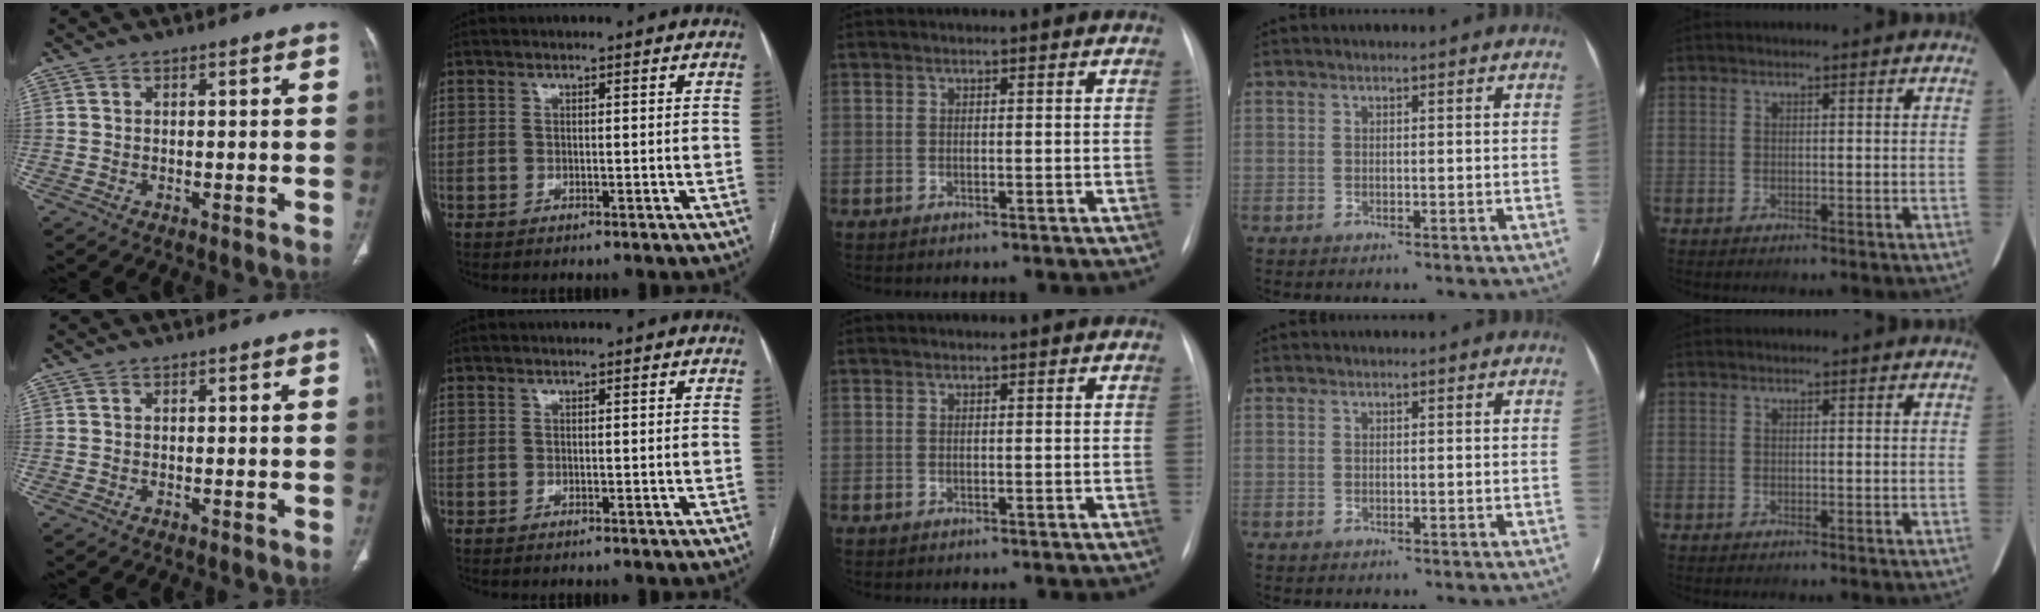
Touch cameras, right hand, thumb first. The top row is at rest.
{}